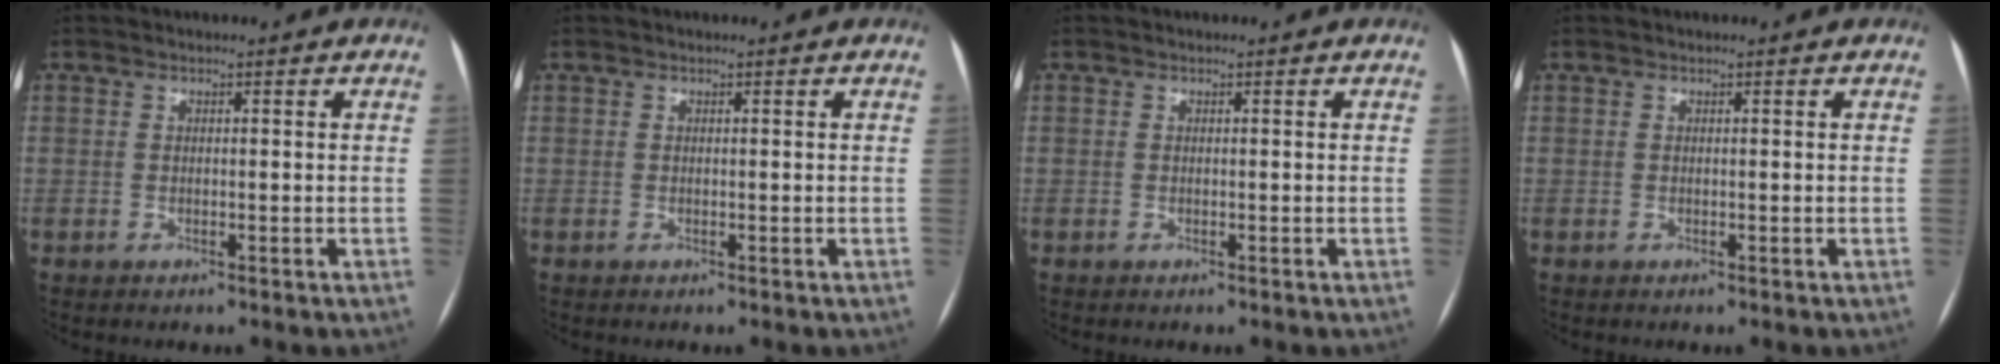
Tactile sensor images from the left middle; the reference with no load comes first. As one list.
[{"total": 0.0}, {"total": 0.0}, {"total": 0.0}]